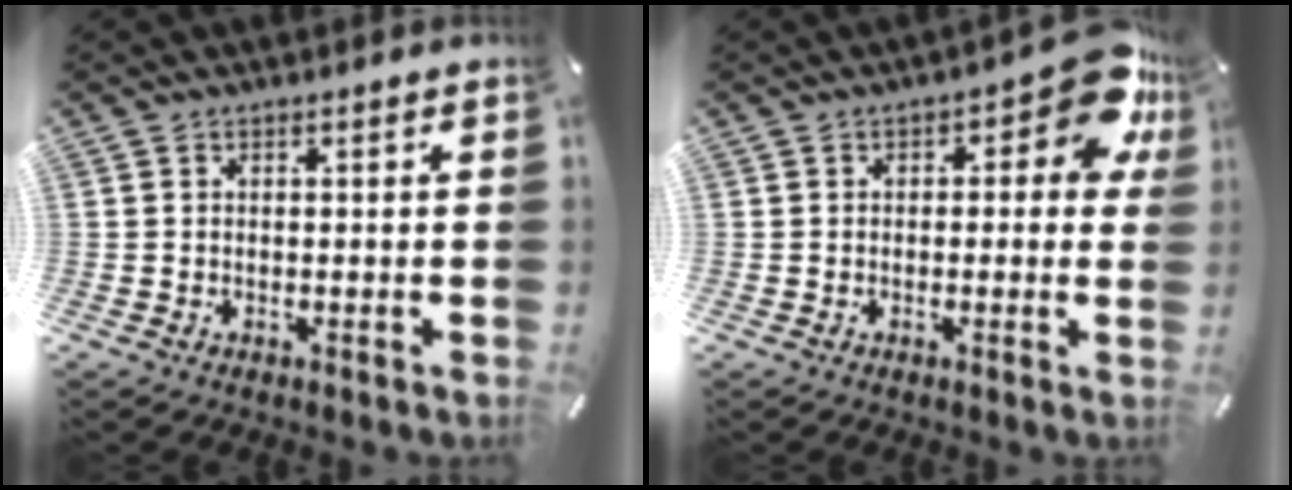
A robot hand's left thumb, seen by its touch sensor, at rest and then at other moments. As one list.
[{"total": 10.1, "force": [3.4, 4.7, 8.3], "torque": [-0.093, -0.020, 0.055]}]